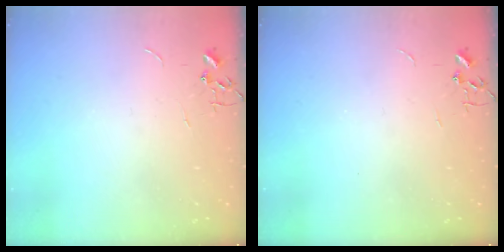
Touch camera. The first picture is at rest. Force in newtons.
{"total": 0.0}